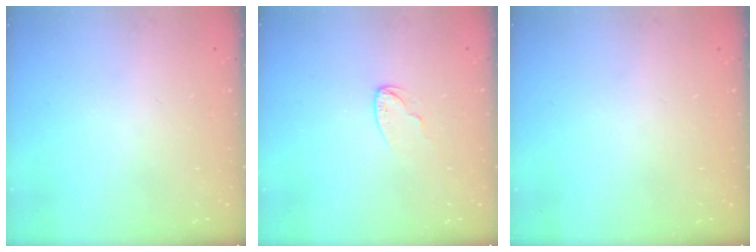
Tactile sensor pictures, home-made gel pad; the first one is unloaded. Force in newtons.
{"total": 3.7, "press": 3.7, "slide": 0.3}
{"total": 0.0}